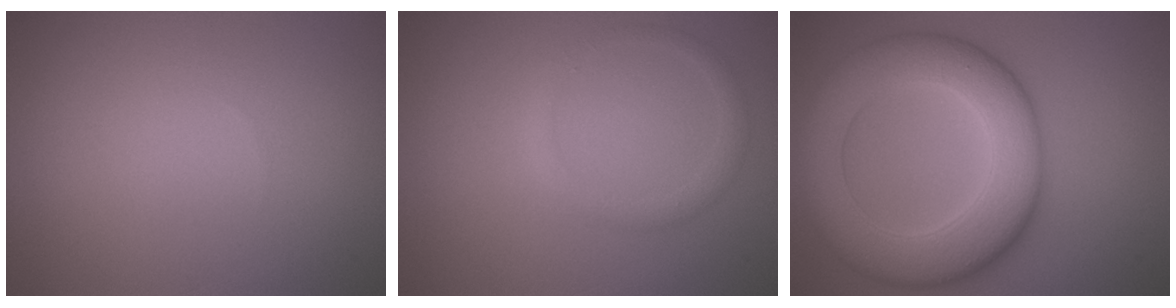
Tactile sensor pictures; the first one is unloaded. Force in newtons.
{"total": 1.4, "press": 1.4, "slide": 0.1}
{"total": 9.9, "press": 9.9, "slide": 0.3}